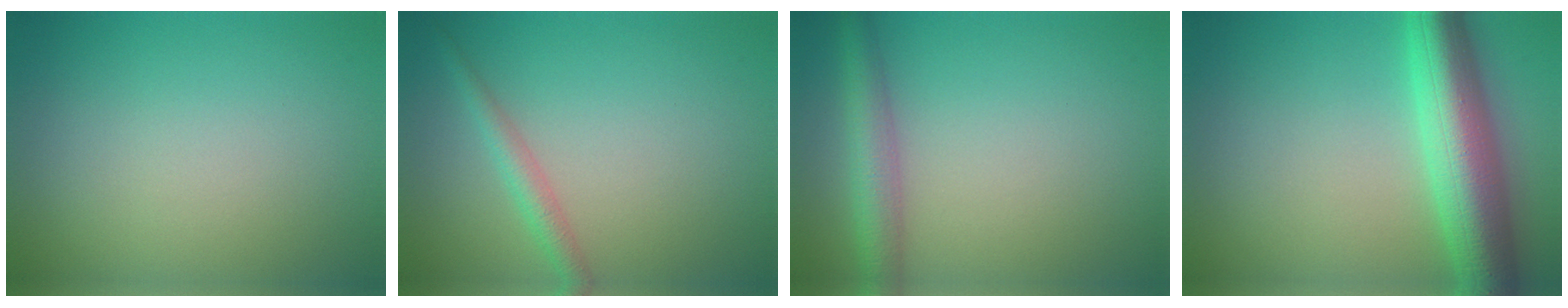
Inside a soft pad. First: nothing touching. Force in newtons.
{"total": 1.9, "press": 1.9, "slide": 0.0}
{"total": 3.5, "press": 3.5, "slide": 0.1}
{"total": 8.5, "press": 8.4, "slide": 0.1}